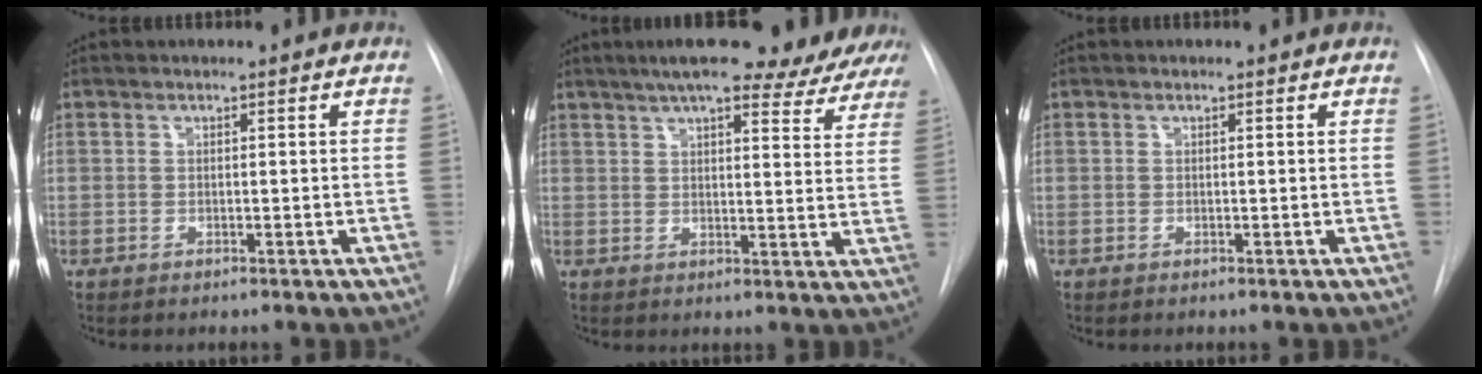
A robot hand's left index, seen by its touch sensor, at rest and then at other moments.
{"total": 23.0, "force": [20.1, 3.1, 10.8], "torque": [-0.156, -0.009, 0.240]}
{"total": 0.0}